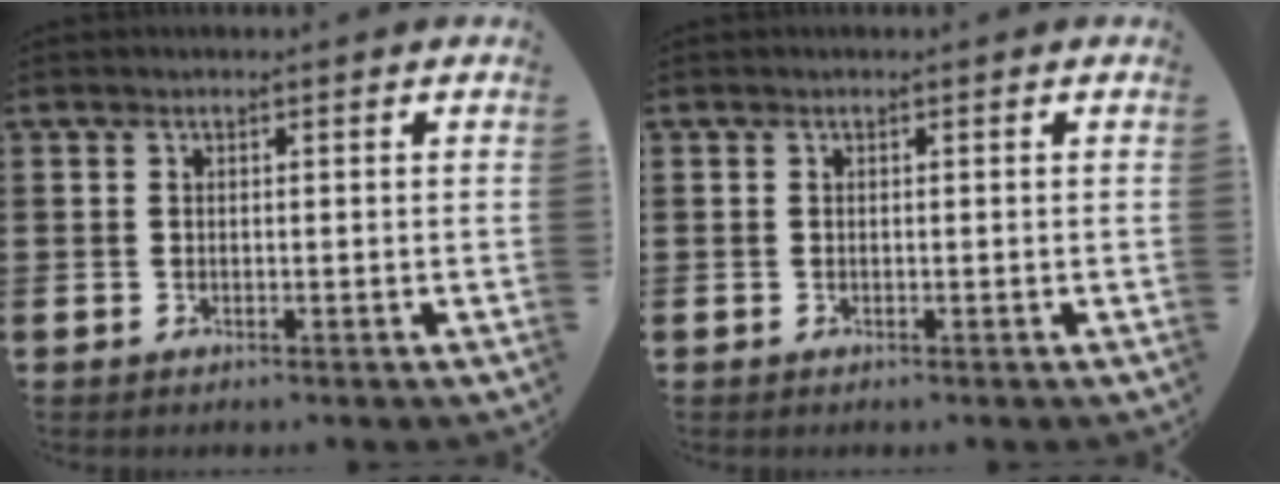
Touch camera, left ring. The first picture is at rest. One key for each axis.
{"total": 0.0}